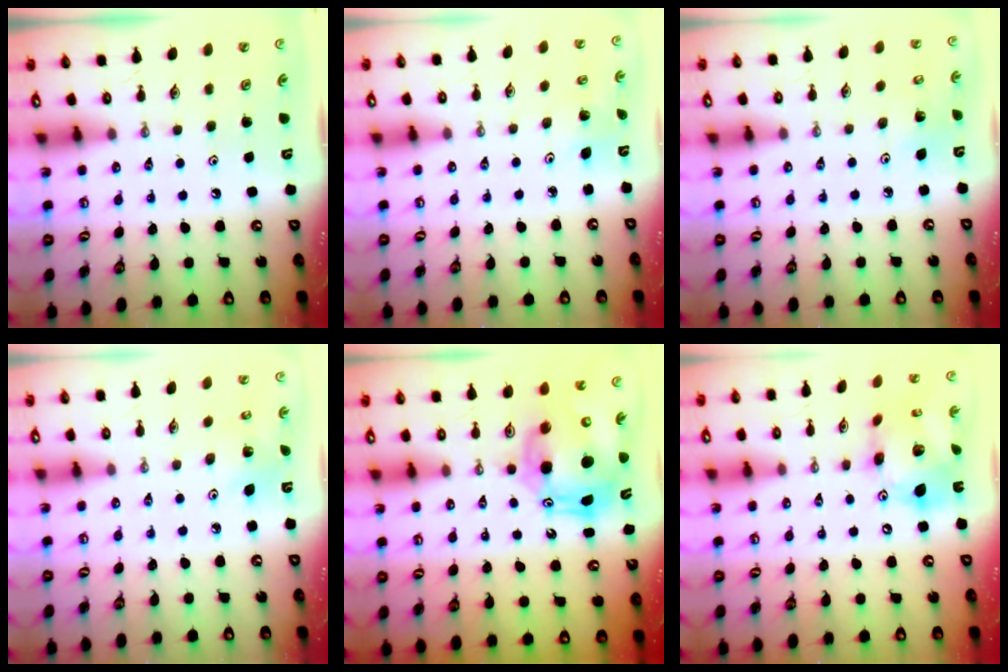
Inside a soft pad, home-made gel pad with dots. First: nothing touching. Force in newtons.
{"total": 2.3, "press": 2.3, "slide": 0.2}
{"total": 3.2, "press": 3.2, "slide": 0.2}
{"total": 2.9, "press": 2.9, "slide": 0.3}
{"total": 13.1, "press": 13.0, "slide": 2.1}
{"total": 17.8, "press": 17.7, "slide": 1.7}